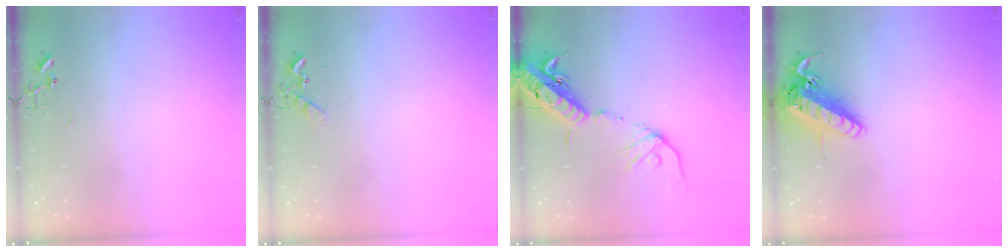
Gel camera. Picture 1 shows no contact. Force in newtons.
{"total": 5.8, "press": 5.7, "slide": 0.6}
{"total": 17.9, "press": 17.4, "slide": 4.3}
{"total": 17.4, "press": 17.1, "slide": 3.3}